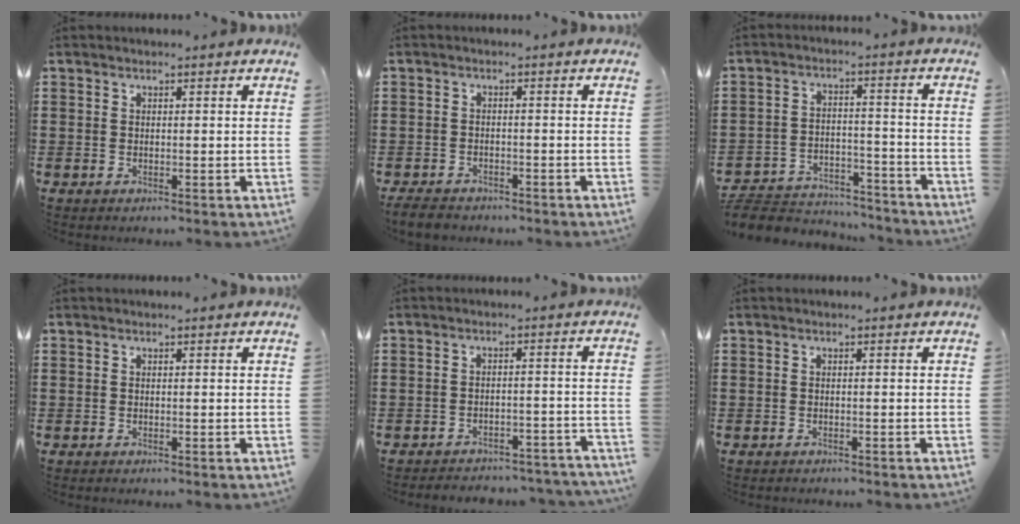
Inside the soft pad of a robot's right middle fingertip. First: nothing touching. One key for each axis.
{"total": 2.7, "fx": -2.6, "fy": 0.8, "fz": 0.4, "tx": -0.017, "ty": 0.000, "tz": -0.057}
{"total": 6.7, "fx": -6.5, "fy": 1.3, "fz": 1.1, "tx": -0.023, "ty": 0.016, "tz": -0.130}
{"total": 0.0}
{"total": 3.2, "fx": -3.2, "fy": 0.4, "fz": 0.0, "tx": -0.004, "ty": 0.002, "tz": -0.070}
{"total": 0.6, "fx": -0.6, "fy": 0.1, "fz": 0.0, "tx": -0.001, "ty": 0.002, "tz": -0.013}